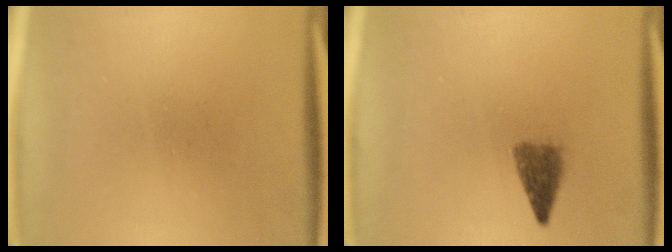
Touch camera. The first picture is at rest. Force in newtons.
{"total": 2.8}